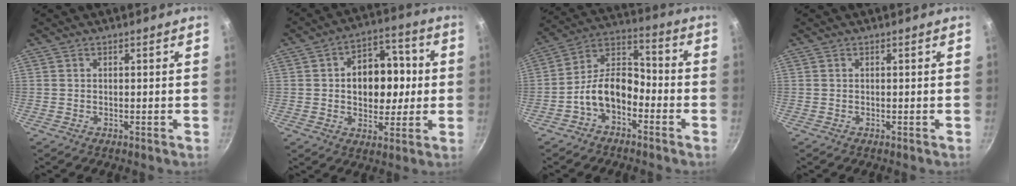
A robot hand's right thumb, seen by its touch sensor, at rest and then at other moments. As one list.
[{"total": 13.9, "force": [0.8, 10.0, 9.7], "torque": [-0.091, 0.019, 0.006]}, {"total": 11.0, "force": [-4.6, 6.8, 7.2], "torque": [-0.102, 0.063, -0.102]}, {"total": 0.0}]